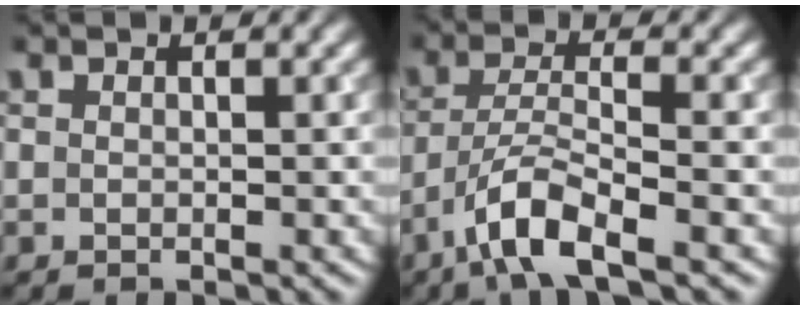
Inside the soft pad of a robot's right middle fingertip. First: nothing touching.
{"total": 5.0, "force": [-3.1, 1.1, 3.8], "torque": [-0.069, 0.002, -0.066]}